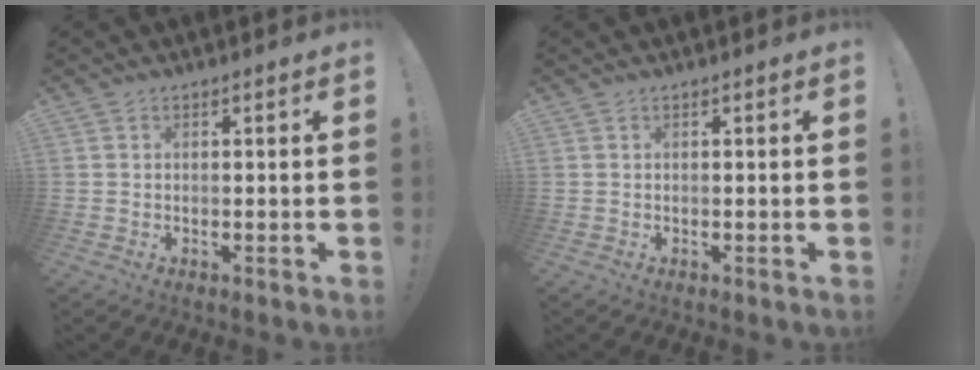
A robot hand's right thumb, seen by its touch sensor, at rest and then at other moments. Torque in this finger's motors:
{"motor_torque": [0.03, -0.06, 0.16, -0.05, -0.05]}